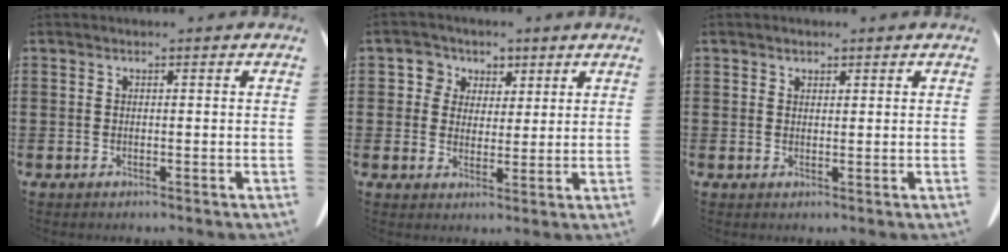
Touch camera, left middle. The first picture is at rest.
{"total": 4.2, "force": [2.0, 3.7, 0.4], "torque": [-0.033, 0.011, 0.035]}
{"total": 1.1, "force": [0.9, 0.5, 0.4], "torque": [-0.002, -0.003, 0.016]}